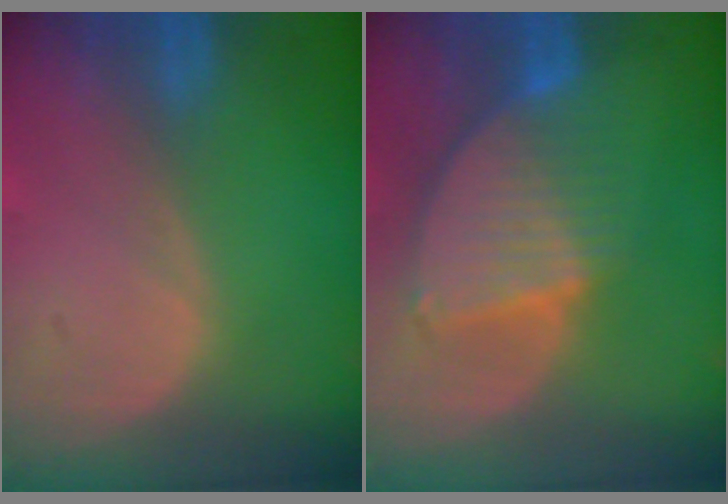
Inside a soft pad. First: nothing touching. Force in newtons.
{"total": 8.5, "press": 7.5, "slide": 4.1}